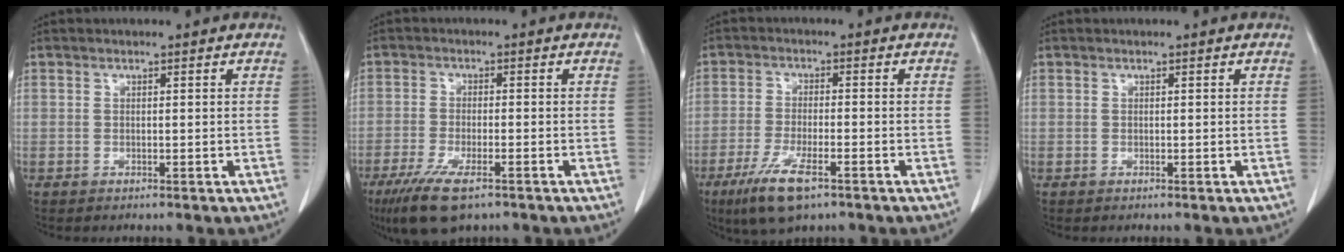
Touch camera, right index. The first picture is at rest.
{"total": 8.6, "force": [-5.6, 2.2, 6.2], "torque": [-0.112, -0.019, -0.091]}
{"total": 8.1, "force": [-4.8, 1.8, 6.3], "torque": [-0.125, -0.017, -0.080]}
{"total": 0.0}